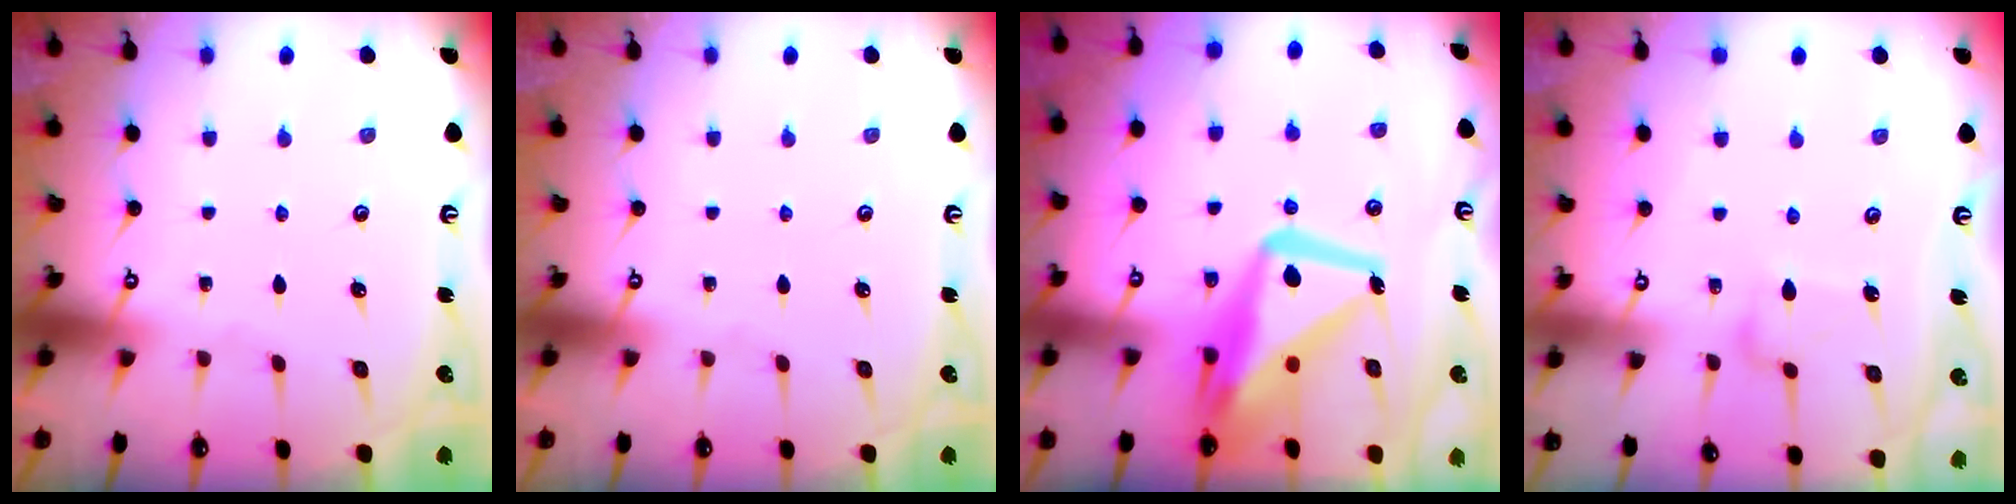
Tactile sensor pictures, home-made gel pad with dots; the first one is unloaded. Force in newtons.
{"total": 0.0}
{"total": 16.7, "press": 16.6, "slide": 1.4}
{"total": 10.1, "press": 10.0, "slide": 0.4}